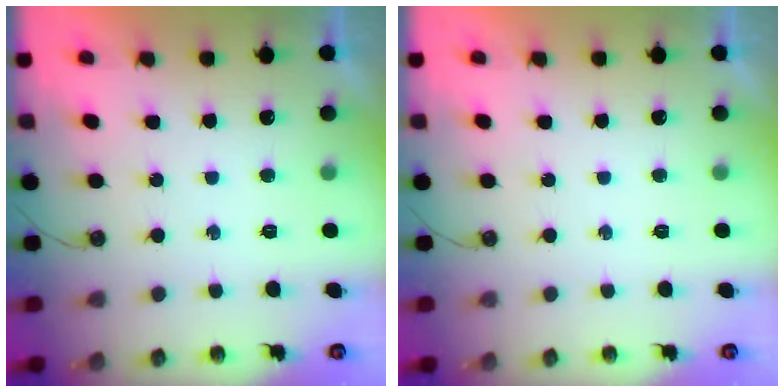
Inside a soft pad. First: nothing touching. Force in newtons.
{"total": 0.0}